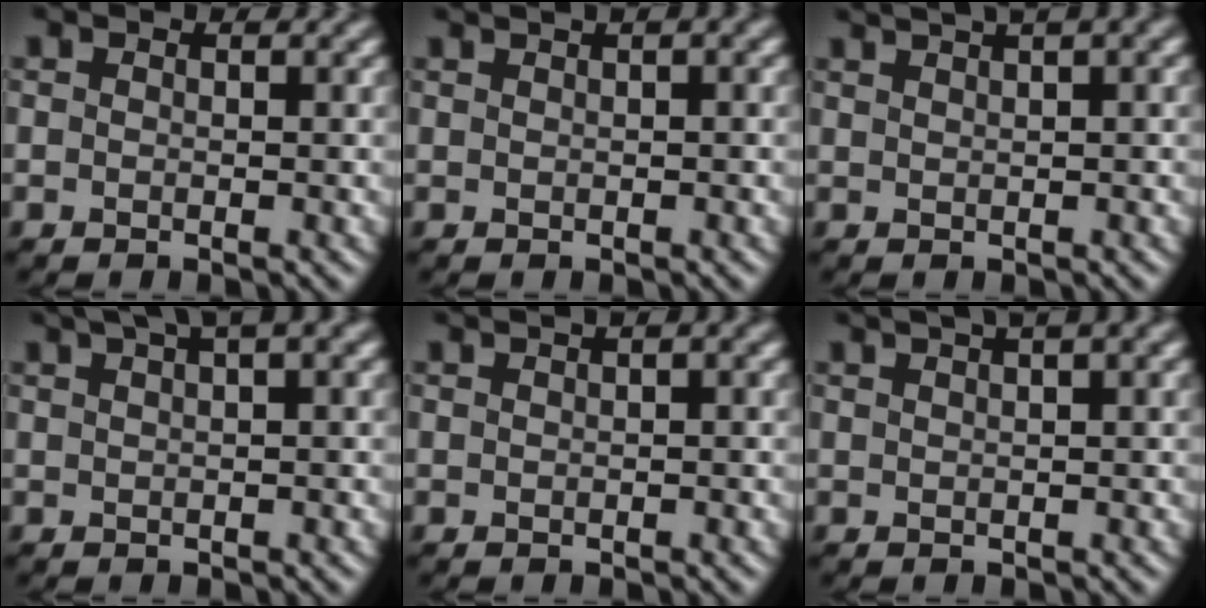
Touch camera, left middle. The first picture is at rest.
{"total": 2.8, "force": [1.8, 1.0, 1.9], "torque": [-0.032, 0.016, 0.023]}
{"total": 4.2, "force": [3.1, 1.0, 2.5], "torque": [-0.044, 0.025, 0.039]}
{"total": 4.1, "force": [3.0, 0.6, 2.8], "torque": [-0.049, 0.018, 0.049]}
{"total": 3.4, "force": [2.1, 1.2, 2.4], "torque": [-0.037, 0.019, 0.026]}
{"total": 4.5, "force": [3.2, 1.2, 3.0], "torque": [-0.047, 0.025, 0.039]}